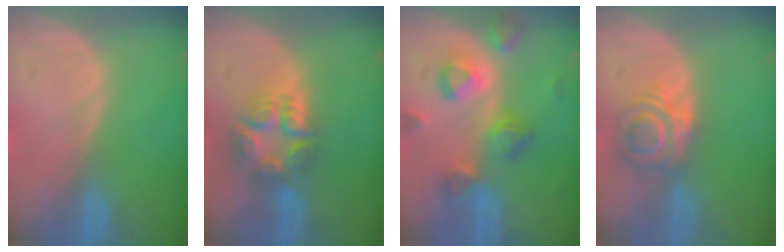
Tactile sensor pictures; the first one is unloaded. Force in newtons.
{"total": 7.9, "press": 6.7, "slide": 4.2}
{"total": 7.9, "press": 7.7, "slide": 2.0}
{"total": 6.3, "press": 5.4, "slide": 3.2}